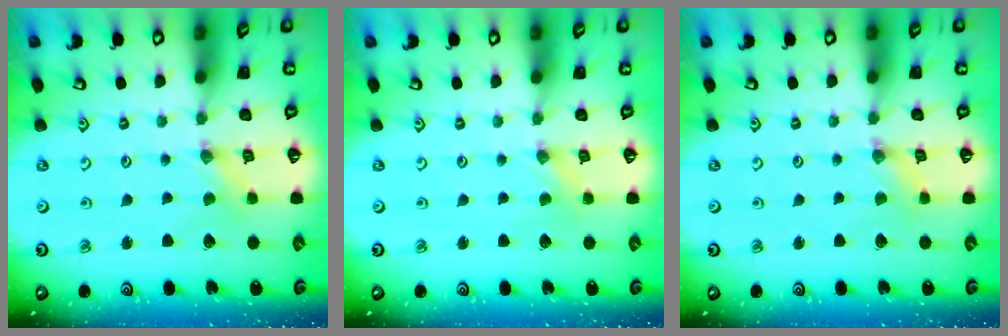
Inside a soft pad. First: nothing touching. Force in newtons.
{"total": 0.0}
{"total": 1.2, "press": 1.2, "slide": 0.3}